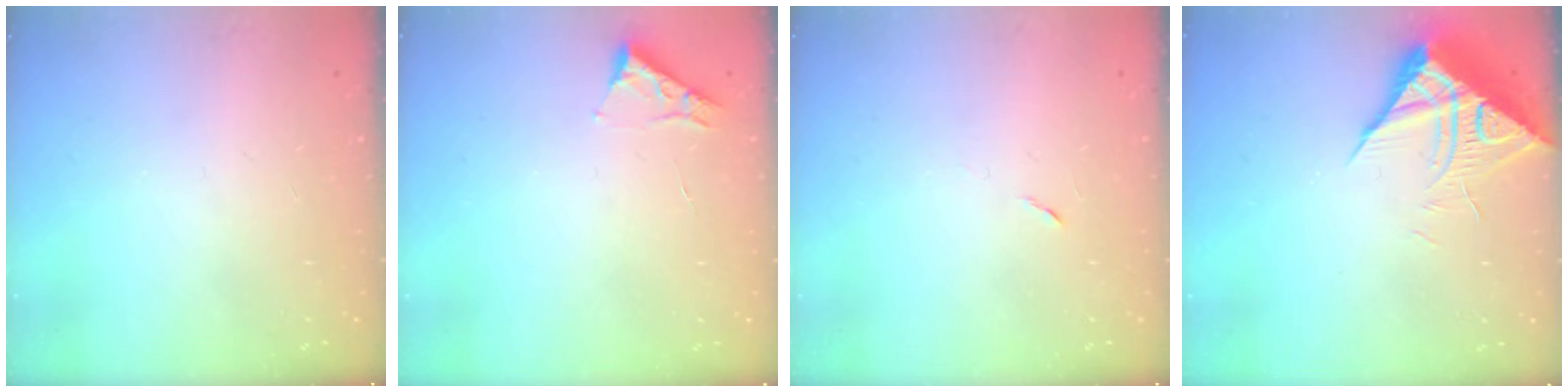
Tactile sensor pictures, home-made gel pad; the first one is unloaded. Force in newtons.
{"total": 3.3, "press": 3.3, "slide": 0.5}
{"total": 5.2, "press": 4.8, "slide": 2.1}
{"total": 10.0, "press": 10.0, "slide": 0.6}